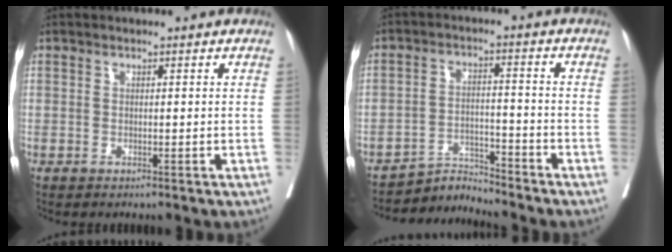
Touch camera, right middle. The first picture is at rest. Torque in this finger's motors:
{"motor_torque": [-0.05, 0.09, -0.09, -0.01]}